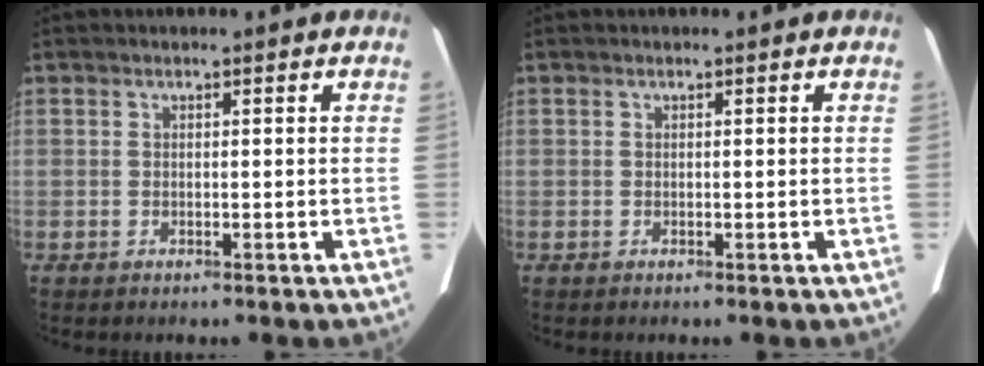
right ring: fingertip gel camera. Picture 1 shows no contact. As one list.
[{"total": 0.0}]